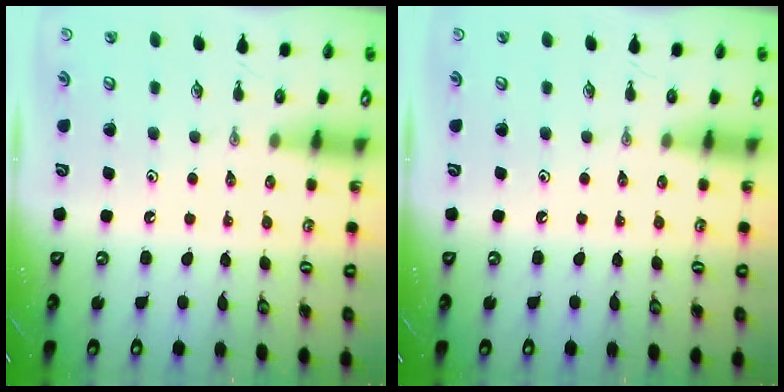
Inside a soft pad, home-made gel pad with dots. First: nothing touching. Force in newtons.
{"total": 0.0}